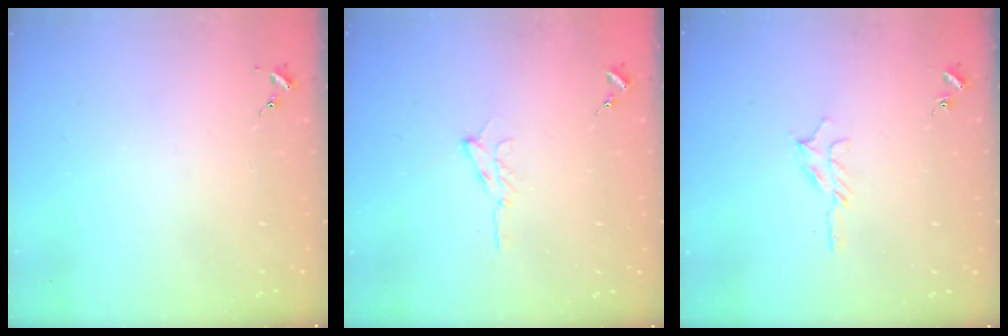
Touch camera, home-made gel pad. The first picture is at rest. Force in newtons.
{"total": 6.1, "press": 6.1, "slide": 0.7}
{"total": 5.2, "press": 5.2, "slide": 0.6}